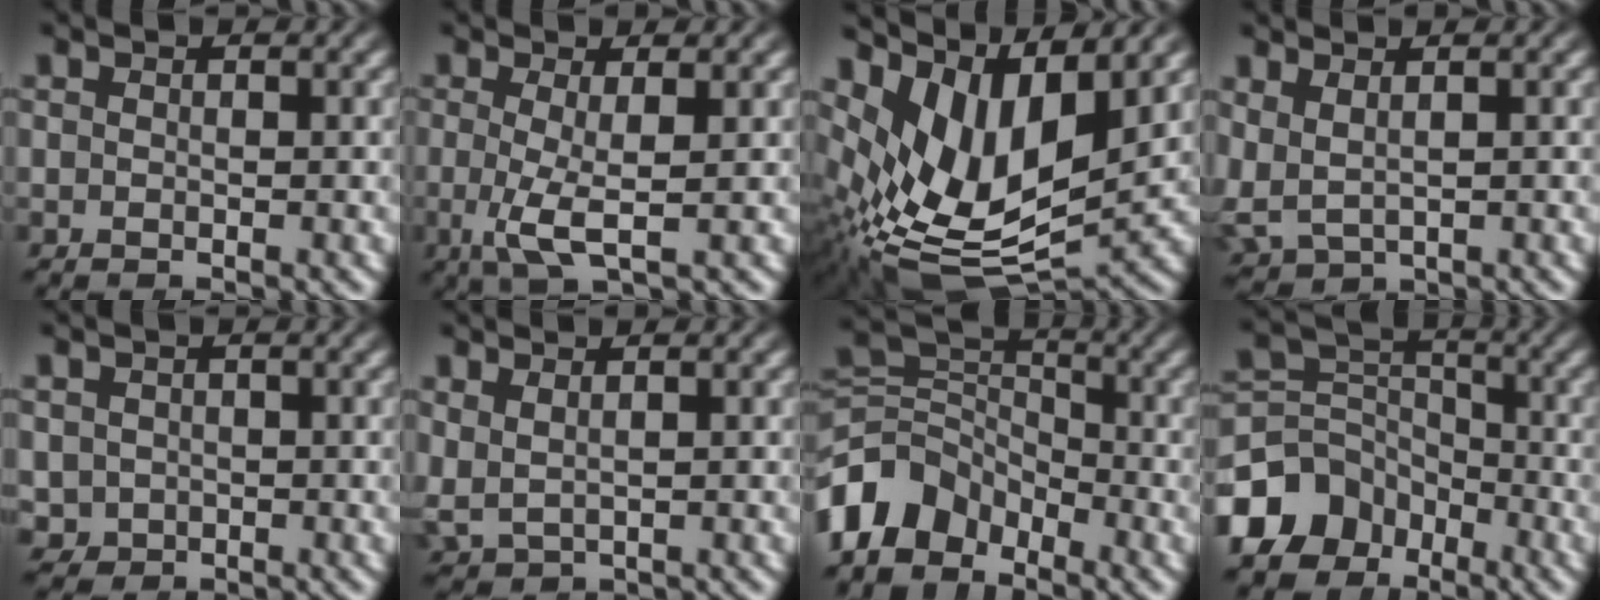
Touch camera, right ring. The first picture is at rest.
{"total": 3.6, "force": [-0.5, 0.8, 3.5], "torque": [-0.070, -0.014, -0.001]}
{"total": 13.0, "force": [0.0, 8.7, 9.6], "torque": [-0.205, -0.041, 0.018]}
{"total": 4.3, "force": [0.6, 3.9, 1.7], "torque": [-0.076, -0.023, 0.027]}
{"total": 5.4, "force": [-1.3, 4.9, 1.7], "torque": [-0.054, -0.038, -0.003]}
{"total": 2.6, "force": [0.9, 2.2, 1.0], "torque": [-0.040, -0.008, 0.031]}
{"total": 10.5, "force": [-2.3, 9.0, 4.8], "torque": [-0.103, -0.027, -0.046]}
{"total": 9.3, "force": [-2.9, 7.9, 3.9], "torque": [-0.068, -0.037, -0.044]}